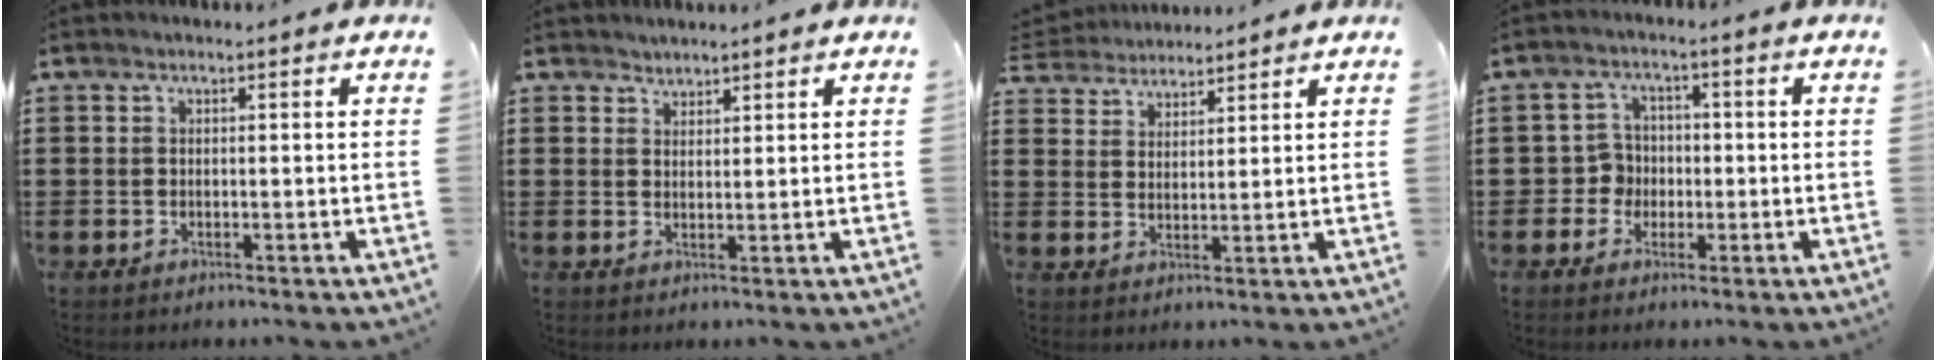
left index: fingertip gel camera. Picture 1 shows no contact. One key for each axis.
{"total": 1.7, "fx": 1.6, "fy": 0.6, "fz": -0.2, "tx": 0.001, "ty": 0.003, "tz": 0.033}
{"total": 3.5, "fx": 3.3, "fy": 1.1, "fz": -0.2, "tx": -0.014, "ty": -0.010, "tz": 0.061}
{"total": 4.2, "fx": -1.0, "fy": 3.9, "fz": 1.2, "tx": -0.037, "ty": 0.009, "tz": -0.022}